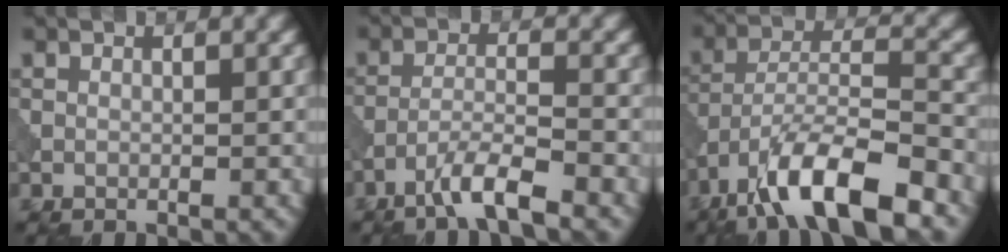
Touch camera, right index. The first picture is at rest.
{"total": 4.2, "force": [-3.1, 0.4, 2.9], "torque": [-0.053, 0.006, -0.067]}
{"total": 10.4, "force": [-7.0, 2.8, 7.2], "torque": [-0.125, 0.010, -0.133]}